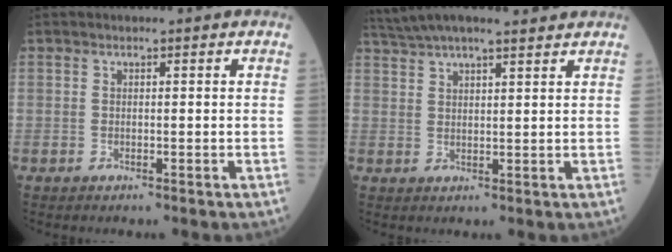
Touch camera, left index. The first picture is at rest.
{"total": 11.9, "force": [10.5, 1.5, 5.4], "torque": [-0.100, 0.036, 0.162]}